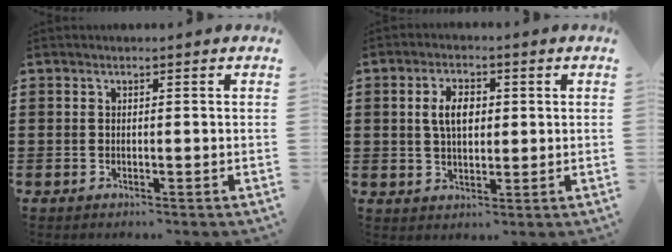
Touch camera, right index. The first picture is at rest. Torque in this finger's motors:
{"motor_torque": [0.25, -0.24, 0.30, 0.10]}